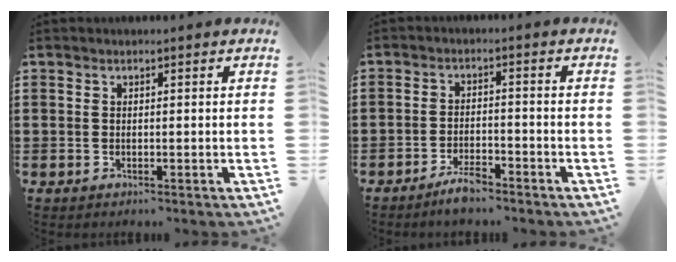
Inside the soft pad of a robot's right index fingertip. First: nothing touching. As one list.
[{"total": 3.6, "force": [-3.1, 0.7, 1.7], "torque": [-0.035, 0.009, -0.061]}]